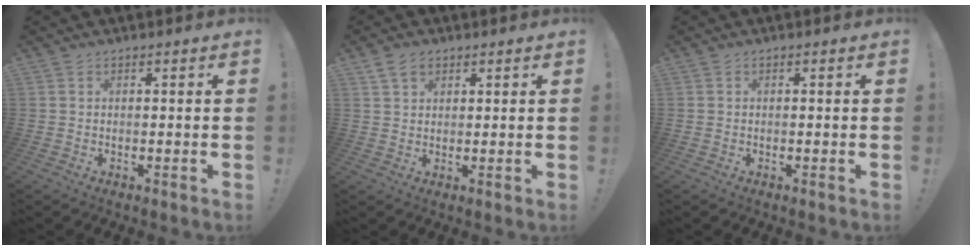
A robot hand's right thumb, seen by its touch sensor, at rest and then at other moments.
{"total": 4.5, "force": [2.6, 2.9, 2.1], "torque": [-0.042, -0.003, 0.049]}
{"total": 0.0}